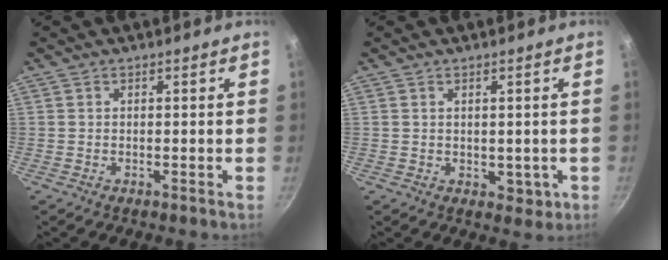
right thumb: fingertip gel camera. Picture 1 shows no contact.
{"total": 3.1, "force": [-0.1, 2.2, 2.2], "torque": [-0.020, -0.005, 0.003]}